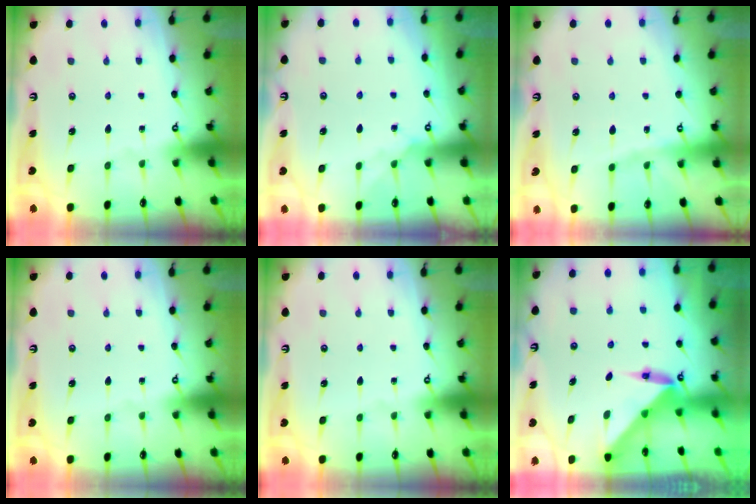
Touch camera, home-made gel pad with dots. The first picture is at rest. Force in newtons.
{"total": 3.8, "press": 3.7, "slide": 0.5}
{"total": 5.3, "press": 5.3, "slide": 0.7}
{"total": 0.0}
{"total": 0.0}
{"total": 3.7, "press": 3.7, "slide": 0.5}